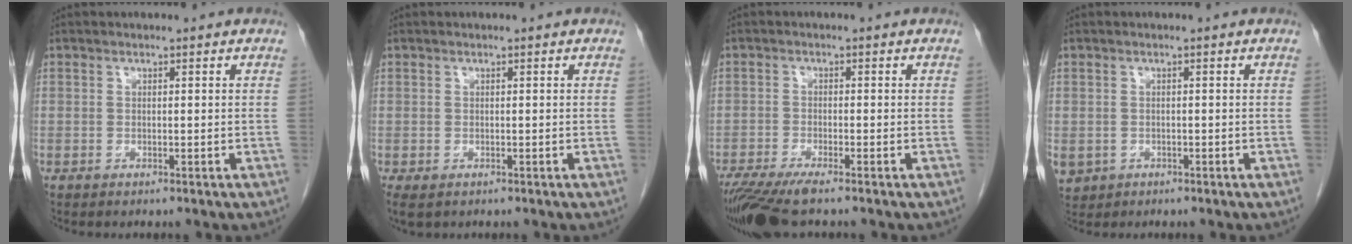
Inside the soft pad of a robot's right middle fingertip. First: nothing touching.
{"total": 2.8, "force": [-1.6, 1.7, 1.6], "torque": [-0.032, -0.008, -0.021]}
{"total": 7.2, "force": [-5.7, 0.4, 4.4], "torque": [-0.073, -0.020, -0.100]}
{"total": 4.3, "force": [-2.0, 3.7, 1.1], "torque": [-0.028, -0.001, -0.028]}